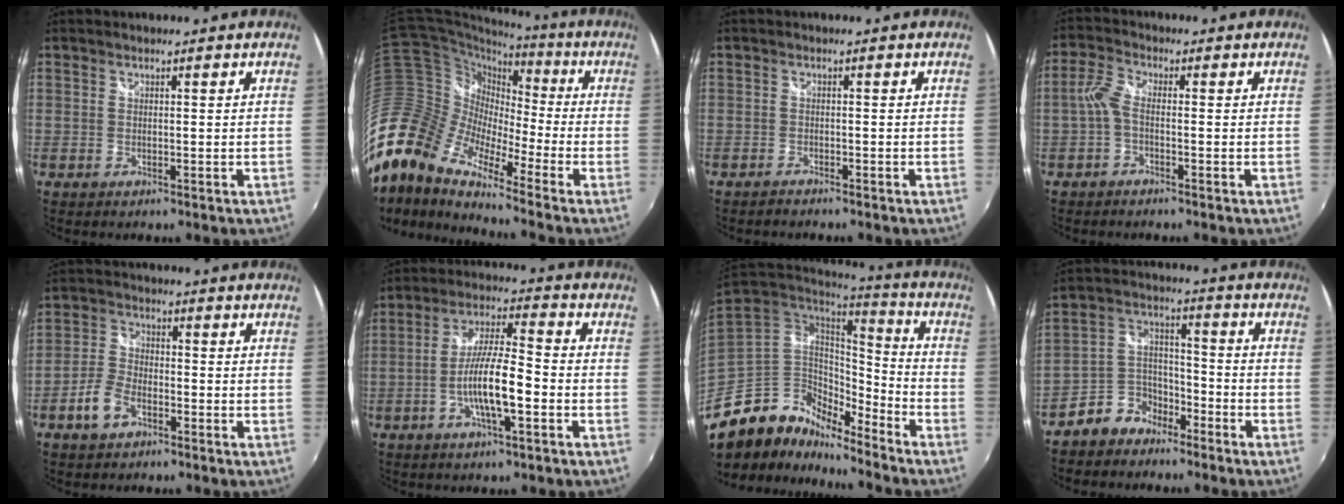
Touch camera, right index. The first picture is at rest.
{"total": 20.1, "force": [-11.9, 9.3, 13.4], "torque": [-0.240, -0.022, -0.251]}
{"total": 1.5, "force": [-1.5, 0.3, 0.2], "torque": [-0.012, -0.001, -0.028]}
{"total": 3.4, "force": [-1.1, 1.4, 2.9], "torque": [-0.071, 0.009, -0.027]}
{"total": 6.1, "force": [-3.5, 3.5, 3.7], "torque": [-0.084, 0.007, -0.066]}
{"total": 10.7, "force": [-3.7, 2.0, 9.8], "torque": [-0.193, 0.001, -0.067]}
{"total": 12.9, "force": [-9.9, 6.9, 4.6], "torque": [-0.101, 0.011, -0.191]}
{"total": 8.5, "force": [-6.2, 5.3, 2.5], "torque": [-0.057, 0.036, -0.115]}